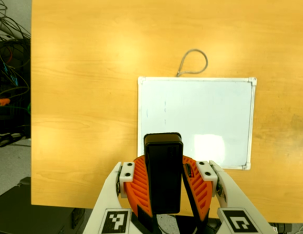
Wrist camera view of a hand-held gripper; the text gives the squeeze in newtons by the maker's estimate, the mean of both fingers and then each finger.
{"total": 8.4, "left": 8.7, "right": 8.2}